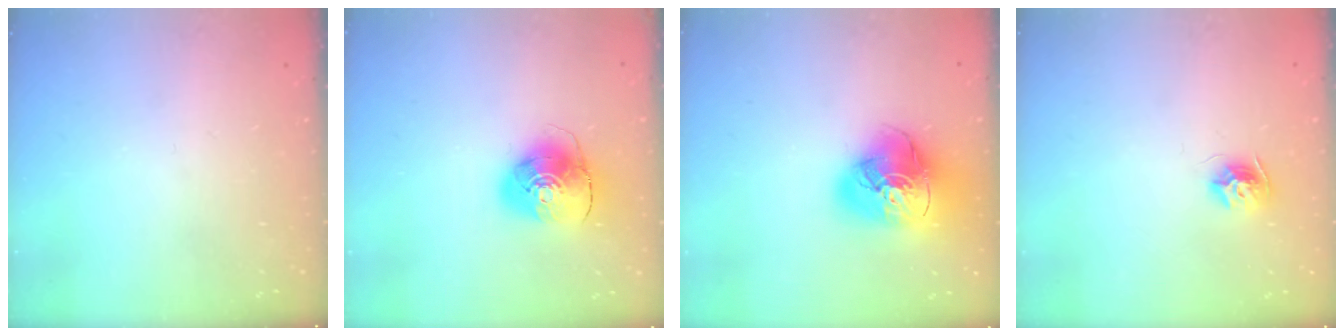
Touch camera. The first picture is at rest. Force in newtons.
{"total": 9.3, "press": 9.2, "slide": 1.2}
{"total": 19.0, "press": 18.8, "slide": 2.5}
{"total": 8.3, "press": 8.3, "slide": 0.4}